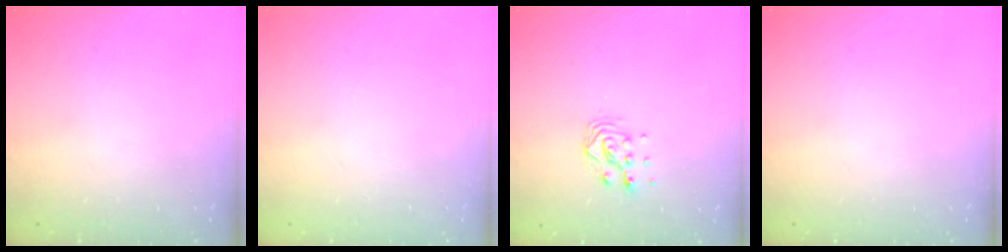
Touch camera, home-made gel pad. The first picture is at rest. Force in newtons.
{"total": 0.0}
{"total": 6.6, "press": 6.6, "slide": 0.4}
{"total": 0.0}